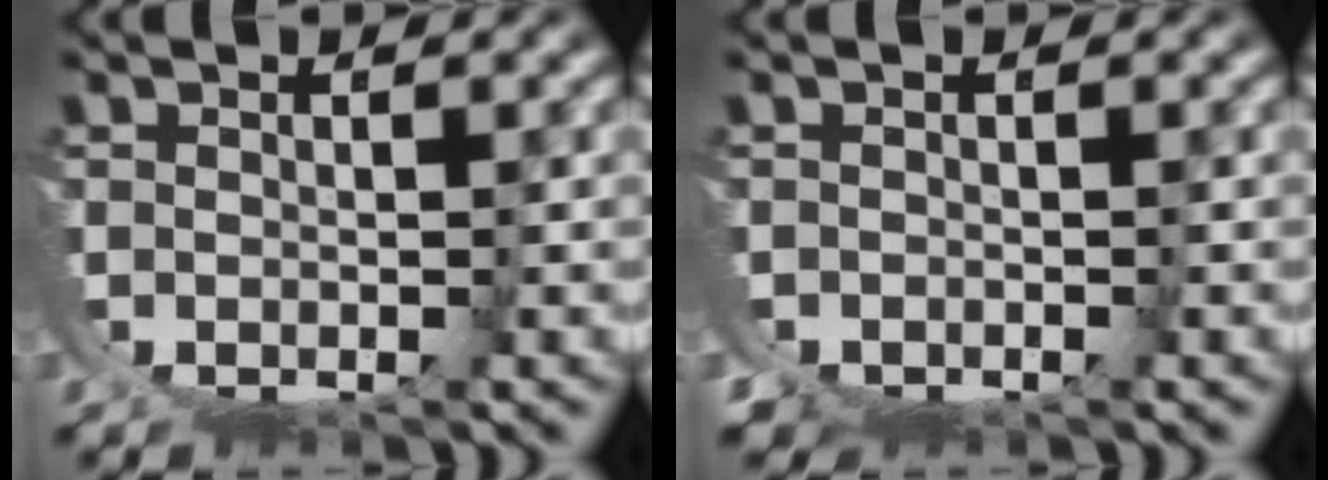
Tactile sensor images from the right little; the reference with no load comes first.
{"total": 1.1, "force": [-0.8, -0.8, 0.0], "torque": [0.018, 0.004, -0.017]}